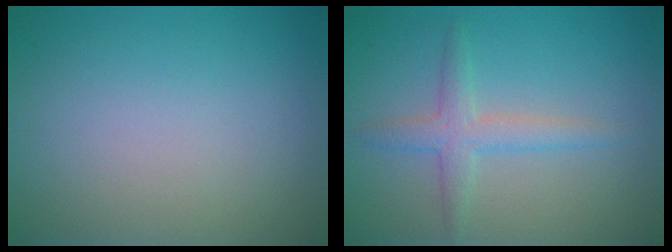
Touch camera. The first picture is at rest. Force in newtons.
{"total": 2.6, "press": 2.6, "slide": 0.1}